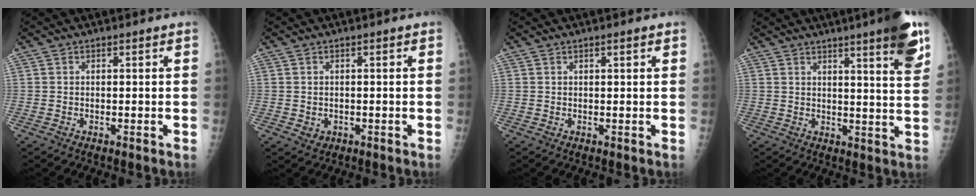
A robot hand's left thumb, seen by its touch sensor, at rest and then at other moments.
{"total": 1.7, "force": [-0.4, 1.5, 0.6], "torque": [-0.001, 0.001, 0.002]}
{"total": 1.1, "force": [0.6, 0.2, 0.9], "torque": [-0.014, 0.000, 0.008]}
{"total": 13.0, "force": [7.7, 1.2, 10.4], "torque": [-0.125, -0.041, 0.096]}